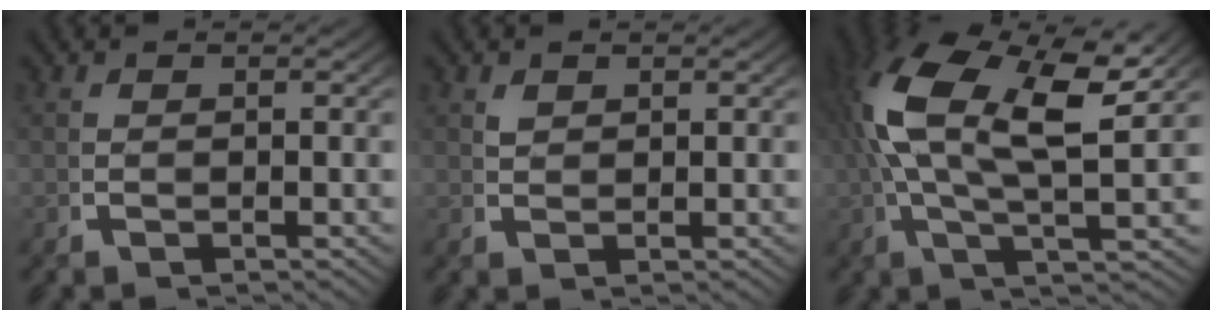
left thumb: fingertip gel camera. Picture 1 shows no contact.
{"total": 1.1, "force": [1.0, 0.2, 0.3], "torque": [-0.004, 0.002, 0.026]}
{"total": 12.0, "force": [3.0, 5.3, 10.3], "torque": [-0.211, -0.002, 0.045]}